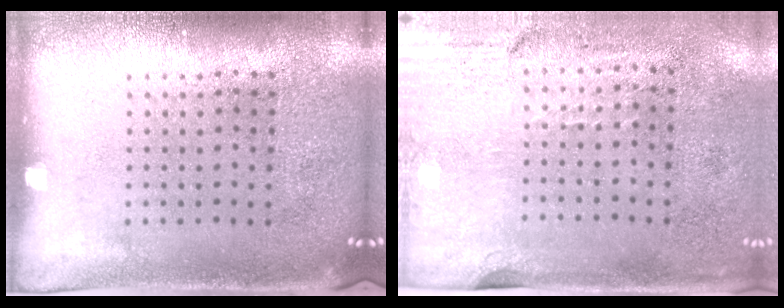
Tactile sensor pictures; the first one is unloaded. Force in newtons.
{"total": 2.9, "press": 2.5, "slide": 1.5}